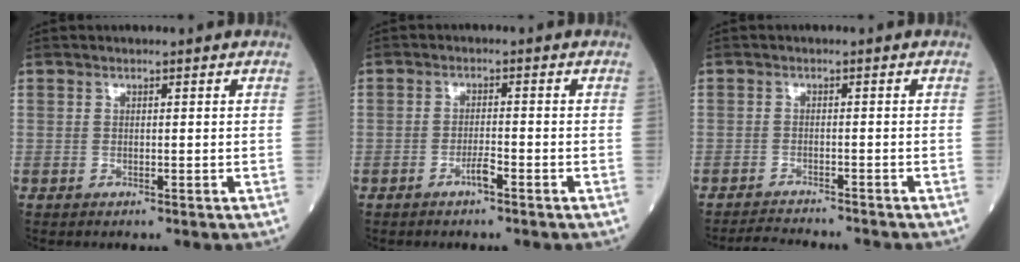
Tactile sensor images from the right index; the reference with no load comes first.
{"total": 2.1, "force": [-1.5, 0.1, 1.5], "torque": [-0.027, 0.001, -0.028]}
{"total": 5.5, "force": [-5.4, 0.1, 0.9], "torque": [-0.012, -0.014, -0.089]}